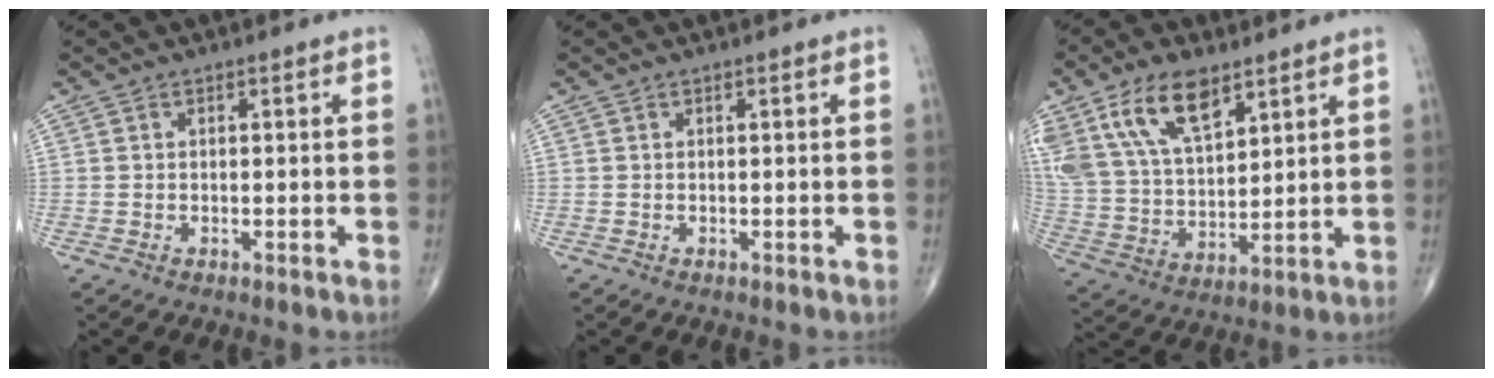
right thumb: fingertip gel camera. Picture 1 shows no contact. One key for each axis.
{"total": 0.0}
{"total": 17.0, "fx": 9.6, "fy": 8.5, "fz": 11.2, "tx": -0.203, "ty": -0.027, "tz": 0.189}